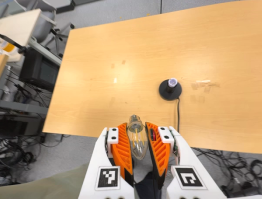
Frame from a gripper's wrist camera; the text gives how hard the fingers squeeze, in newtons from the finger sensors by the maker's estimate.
{"total": 21.0, "left": 22.9, "right": 19.1}